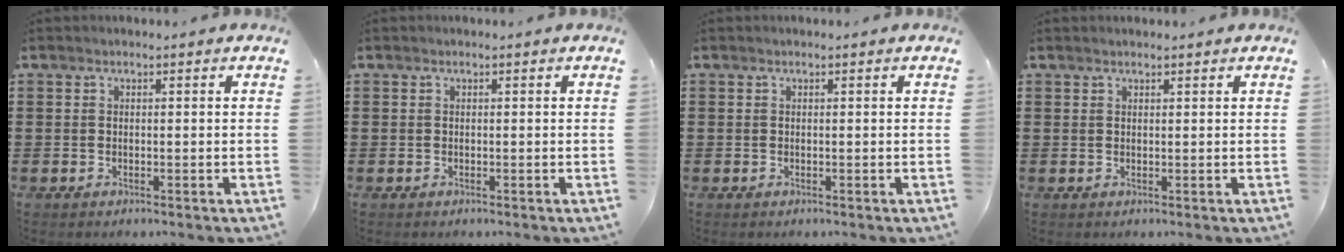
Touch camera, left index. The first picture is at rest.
{"total": 0.0}
{"total": 0.0}
{"total": 0.7, "force": [0.6, 0.1, 0.2], "torque": [-0.005, 0.000, 0.013]}